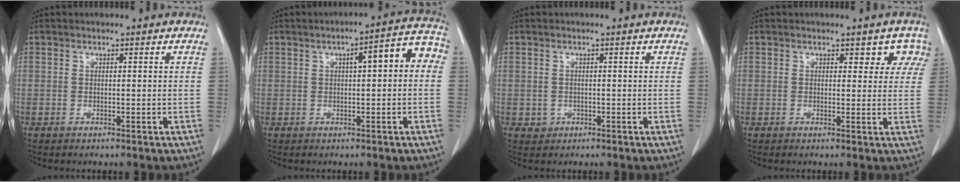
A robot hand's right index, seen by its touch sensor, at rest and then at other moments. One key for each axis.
{"total": 7.0, "fx": 1.0, "fy": 1.9, "fz": 6.7, "tx": -0.081, "ty": 0.037, "tz": 0.006}
{"total": 1.4, "fx": -0.3, "fy": 1.4, "fz": 0.1, "tx": 0.002, "ty": 0.004, "tz": -0.002}
{"total": 3.6, "fx": 2.3, "fy": 2.4, "fz": 1.3, "tx": 0.010, "ty": 0.001, "tz": 0.015}